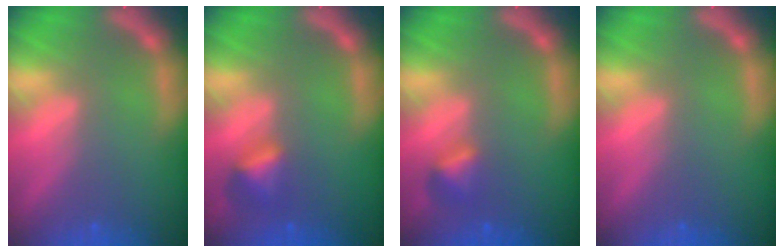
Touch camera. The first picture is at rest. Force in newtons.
{"total": 2.4}
{"total": 1.9}
{"total": 0.0}